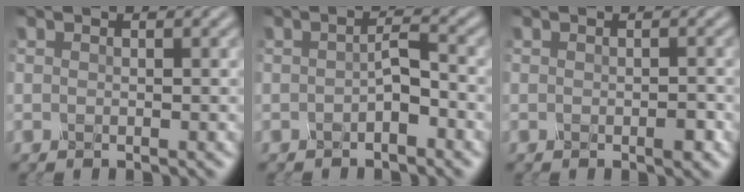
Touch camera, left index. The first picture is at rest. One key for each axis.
{"total": 1.2, "fx": -0.7, "fy": -0.1, "fz": 0.9, "tx": -0.029, "ty": 0.006, "tz": -0.008}
{"total": 1.4, "fx": -0.9, "fy": 0.1, "fz": 1.0, "tx": -0.031, "ty": 0.000, "tz": -0.008}